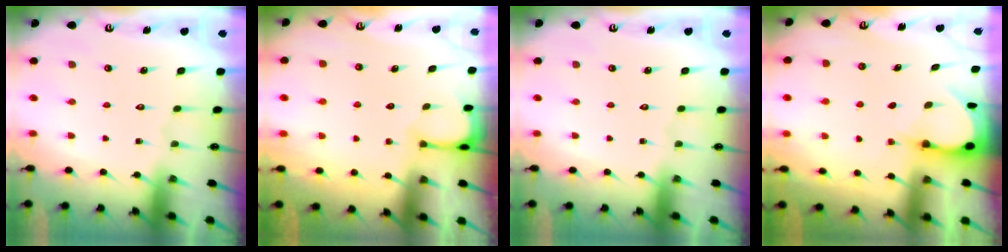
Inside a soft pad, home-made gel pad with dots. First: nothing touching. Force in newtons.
{"total": 2.0, "press": 2.0, "slide": 0.2}
{"total": 0.0}
{"total": 3.1, "press": 3.0, "slide": 0.4}